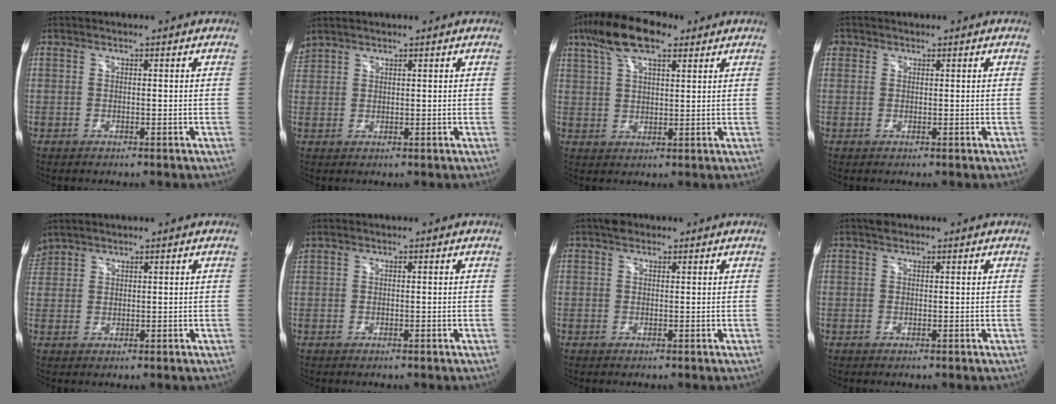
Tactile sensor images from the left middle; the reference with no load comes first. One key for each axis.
{"total": 2.2, "fx": 2.1, "fy": 0.6, "fz": 0.3, "tx": -0.016, "ty": 0.021, "tz": 0.047}
{"total": 11.1, "fx": 7.0, "fy": 3.7, "fz": 7.7, "tx": -0.151, "ty": 0.030, "tz": 0.127}
{"total": 1.4, "fx": 0.7, "fy": 1.2, "fz": 0.1, "tx": 0.008, "ty": 0.005, "tz": 0.010}
{"total": 3.0, "fx": 2.8, "fy": 1.2, "fz": 0.2, "tx": -0.013, "ty": 0.020, "tz": 0.059}
{"total": 0.5, "fx": 0.5, "fy": 0.0, "fz": 0.2, "tx": -0.017, "ty": 0.016, "tz": 0.016}
{"total": 1.9, "fx": 1.4, "fy": 1.0, "fz": 0.7, "tx": -0.015, "ty": 0.012, "tz": 0.020}
{"total": 1.3, "fx": 1.0, "fy": 0.6, "fz": 0.4, "tx": -0.011, "ty": 0.009, "tz": 0.016}